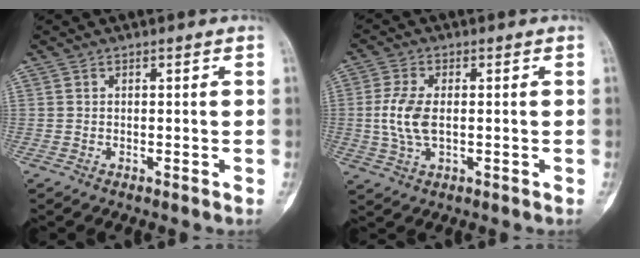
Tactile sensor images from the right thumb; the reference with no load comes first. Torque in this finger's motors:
{"motor_torque": [1.11, 0.61, 0.52, -0.98, 0.21]}